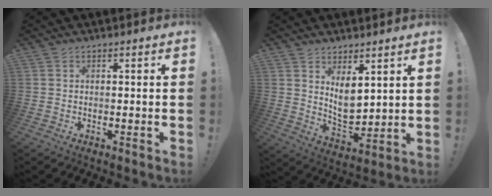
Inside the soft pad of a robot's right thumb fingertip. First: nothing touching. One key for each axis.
{"total": 8.3, "fx": 4.4, "fy": 5.1, "fz": 4.9, "tx": -0.069, "ty": -0.045, "tz": 0.087}